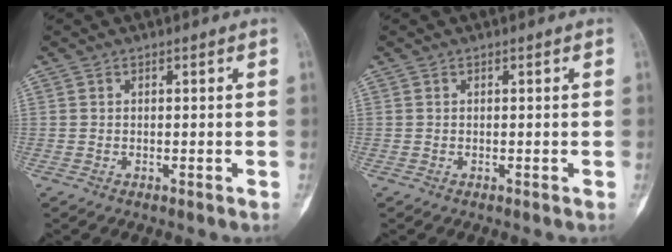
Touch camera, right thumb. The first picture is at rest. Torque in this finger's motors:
{"motor_torque": [0.00, 0.00, 0.07, -0.04, 0.00]}